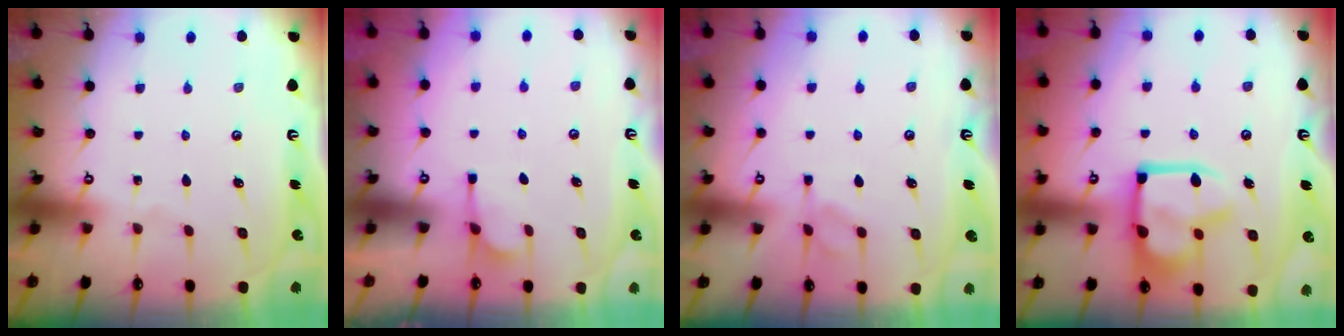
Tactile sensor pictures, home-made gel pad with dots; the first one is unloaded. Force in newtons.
{"total": 5.9, "press": 5.7, "slide": 1.4}
{"total": 4.8, "press": 4.8, "slide": 0.8}
{"total": 16.5, "press": 16.4, "slide": 1.7}